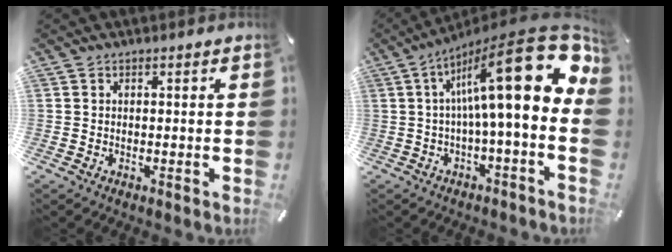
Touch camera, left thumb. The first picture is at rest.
{"total": 23.2, "force": [6.7, 5.3, 21.6], "torque": [-0.341, -0.062, 0.102]}